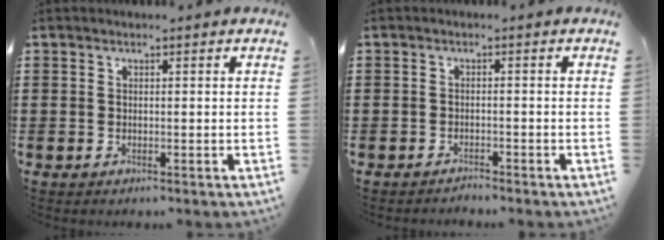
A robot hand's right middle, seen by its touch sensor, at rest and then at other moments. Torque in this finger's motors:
{"motor_torque": [-0.51, 0.18, -0.03, -0.05]}